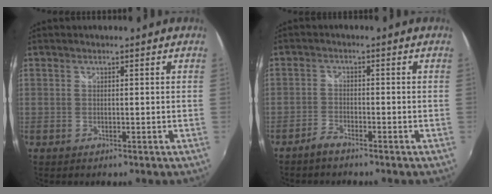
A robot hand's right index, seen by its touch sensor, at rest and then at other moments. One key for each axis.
{"total": 2.5, "fx": -2.3, "fy": 0.6, "fz": 0.9, "tx": -0.032, "ty": 0.001, "tz": -0.048}